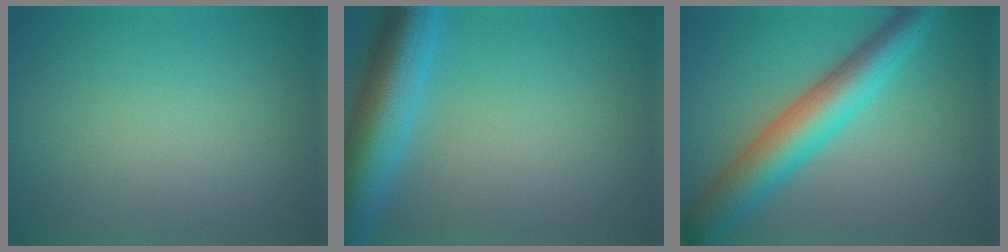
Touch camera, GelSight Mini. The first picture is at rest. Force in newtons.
{"total": 8.1, "press": 8.1, "slide": 0.3}
{"total": 7.0, "press": 7.0, "slide": 0.0}